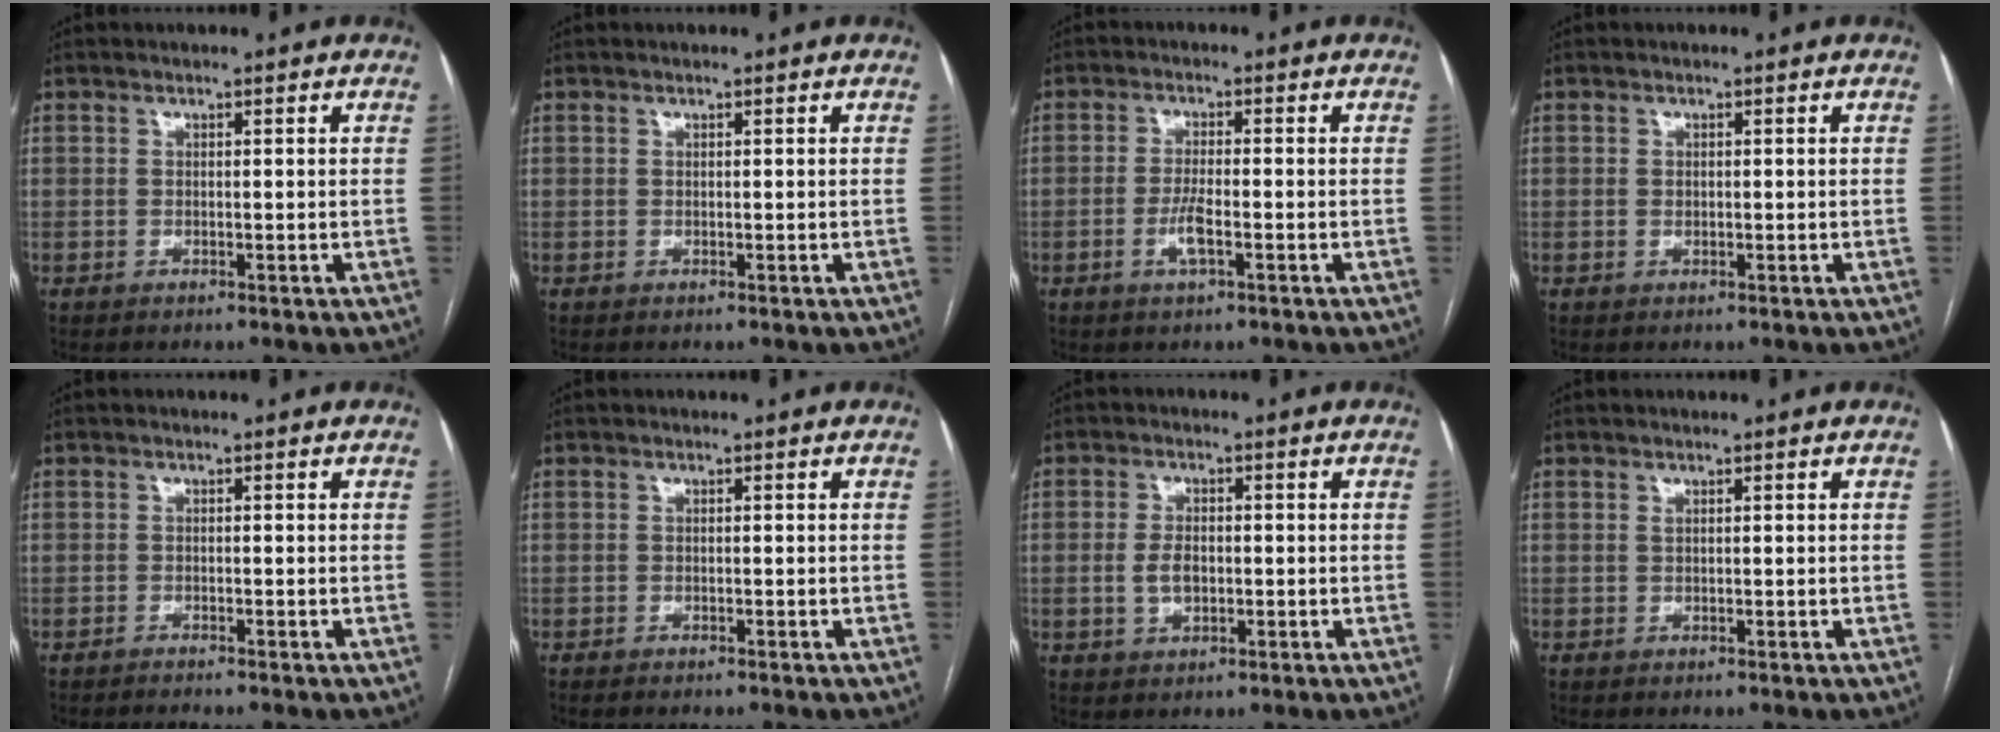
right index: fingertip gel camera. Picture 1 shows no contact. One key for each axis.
{"total": 0.0}
{"total": 3.7, "fx": -1.4, "fy": 0.6, "fz": 3.4, "tx": -0.070, "ty": -0.003, "tz": -0.026}
{"total": 0.8, "fx": 0.0, "fy": 0.5, "fz": 0.5, "tx": -0.012, "ty": 0.000, "tz": 0.001}
{"total": 1.4, "fx": -1.3, "fy": -0.4, "fz": 0.2, "tx": -0.007, "ty": -0.006, "tz": -0.020}
{"total": 2.4, "fx": -2.1, "fy": 0.4, "fz": 1.1, "tx": -0.016, "ty": -0.004, "tz": -0.023}
{"total": 3.8, "fx": -0.5, "fy": 2.2, "fz": 3.1, "tx": -0.063, "ty": 0.003, "tz": -0.006}
{"total": 0.0}